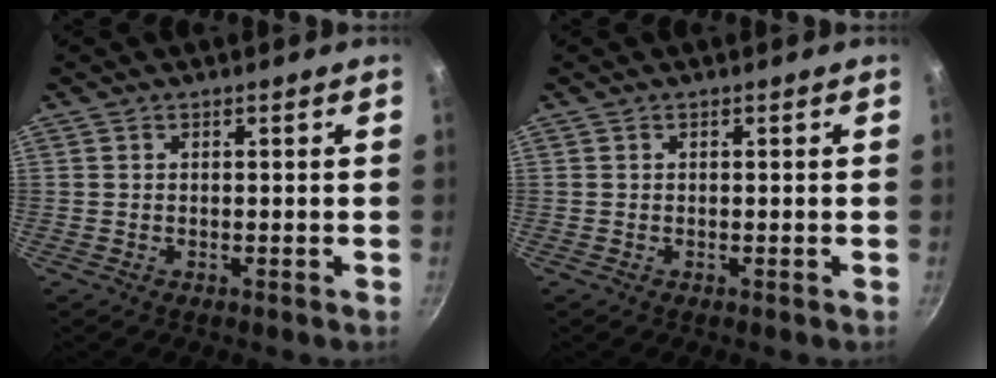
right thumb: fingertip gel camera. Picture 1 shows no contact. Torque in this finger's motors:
{"motor_torque": [-0.10, -0.10, 0.05, 0.05, 0.00]}